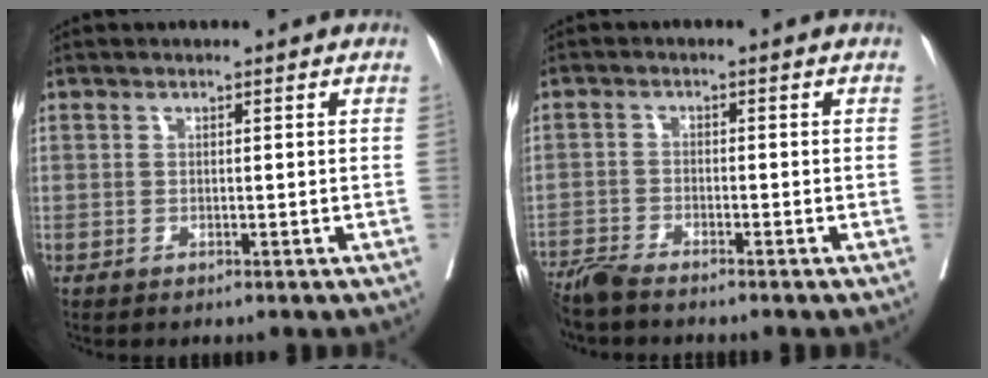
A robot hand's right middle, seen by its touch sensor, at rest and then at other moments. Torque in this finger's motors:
{"motor_torque": [0.79, -0.87, 0.15, 0.09]}